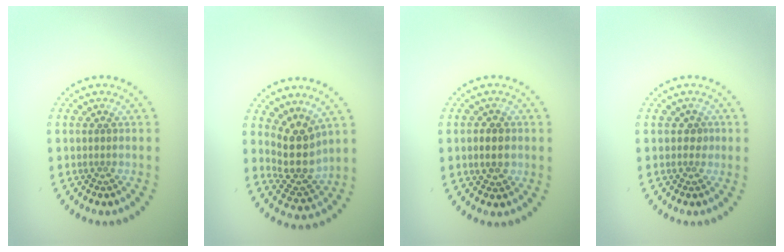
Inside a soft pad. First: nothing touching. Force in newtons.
{"total": 3.9, "press": 3.1, "slide": 2.4}
{"total": 2.0, "press": 2.0, "slide": 0.2}
{"total": 0.9, "press": 0.7, "slide": 0.5}